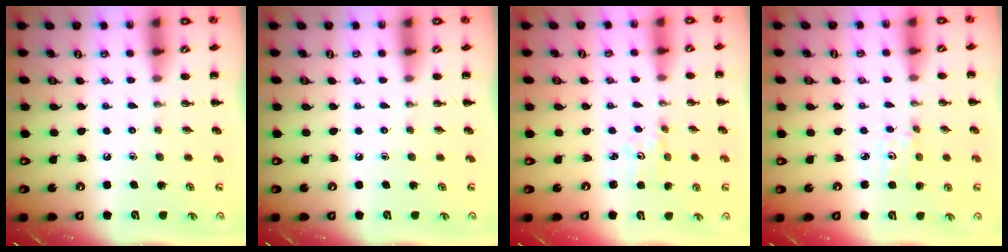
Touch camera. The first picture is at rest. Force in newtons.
{"total": 0.0}
{"total": 2.1, "press": 2.0, "slide": 0.6}
{"total": 2.9, "press": 2.8, "slide": 0.8}